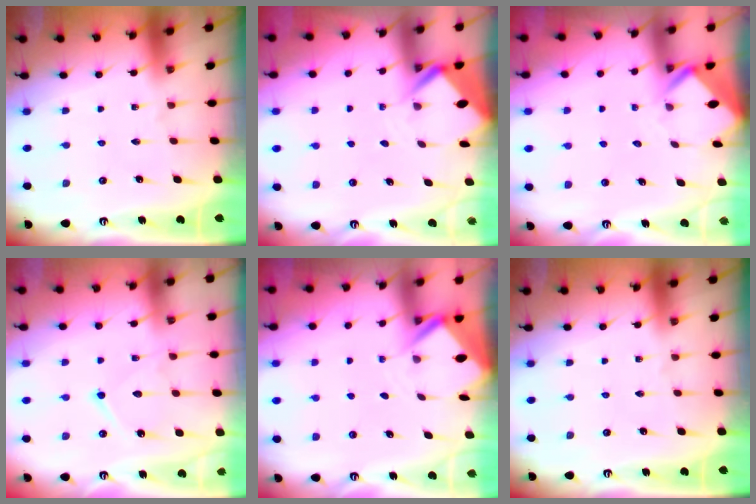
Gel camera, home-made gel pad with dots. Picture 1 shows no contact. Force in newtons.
{"total": 3.7, "press": 3.7, "slide": 0.3}
{"total": 2.7, "press": 2.7, "slide": 0.1}
{"total": 11.1, "press": 11.1, "slide": 1.1}
{"total": 3.0, "press": 2.9, "slide": 0.3}
{"total": 0.0}